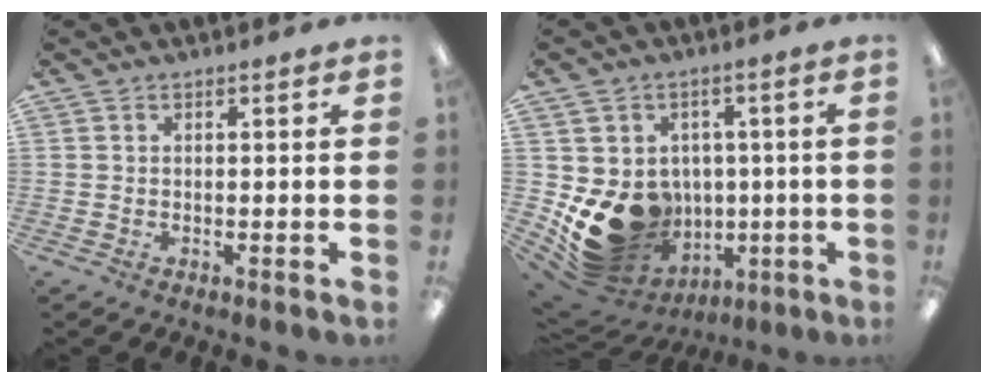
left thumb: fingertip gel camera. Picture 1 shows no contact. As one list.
[{"total": 14.4, "force": [-2.7, 12.4, 6.9], "torque": [-0.122, -0.016, -0.030]}]